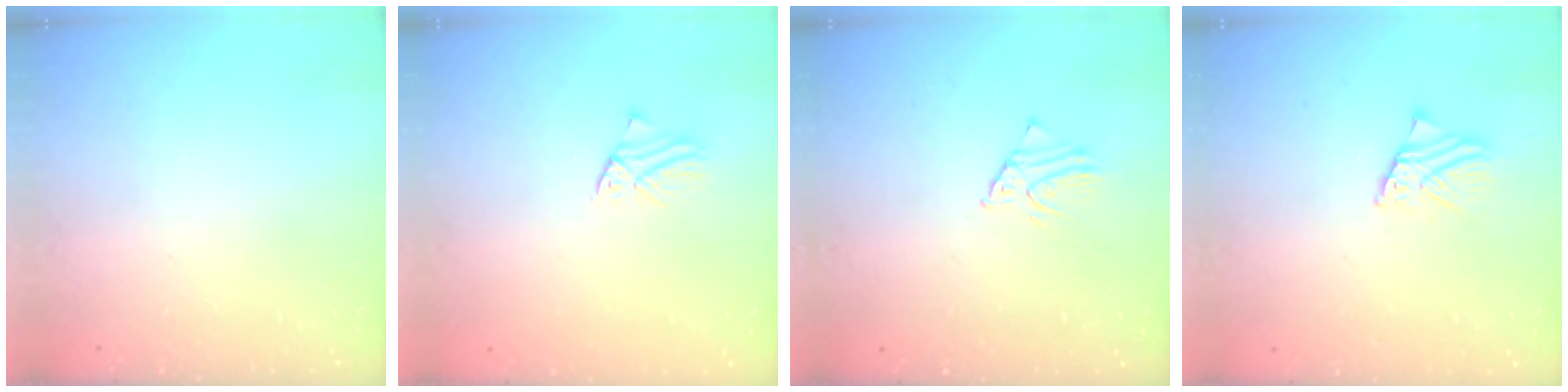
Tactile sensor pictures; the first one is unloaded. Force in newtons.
{"total": 0.8, "press": 0.8, "slide": 0.1}
{"total": 2.2, "press": 2.2, "slide": 0.2}
{"total": 3.1, "press": 3.1, "slide": 0.4}